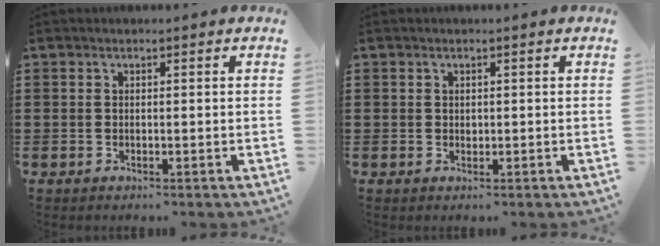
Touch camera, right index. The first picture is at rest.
{"total": 0.5, "force": [0.2, 0.4, 0.2], "torque": [-0.006, 0.002, 0.004]}